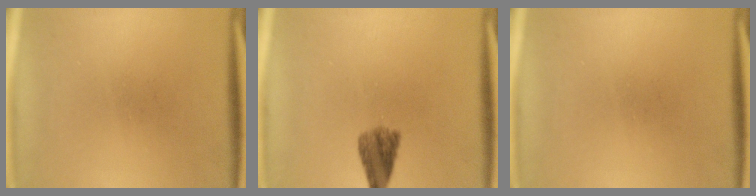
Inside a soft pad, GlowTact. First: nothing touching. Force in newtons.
{"total": 4.5}
{"total": 0.0}